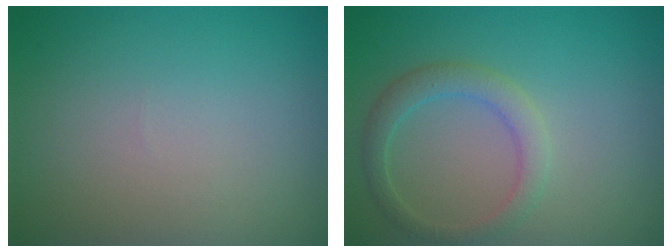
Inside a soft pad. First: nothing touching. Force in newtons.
{"total": 2.5, "press": 2.5, "slide": 0.0}